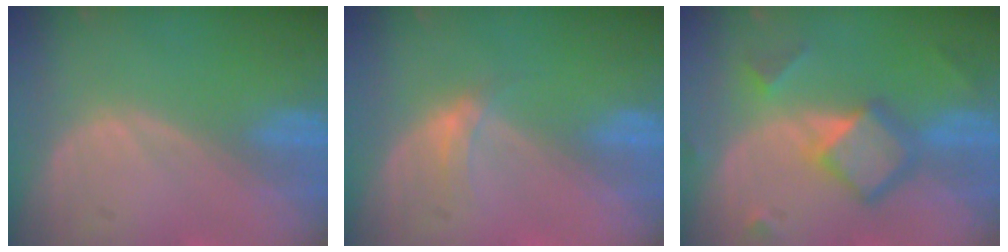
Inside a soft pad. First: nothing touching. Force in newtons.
{"total": 2.3, "press": 1.9, "slide": 1.3}
{"total": 6.8, "press": 6.8, "slide": 0.5}